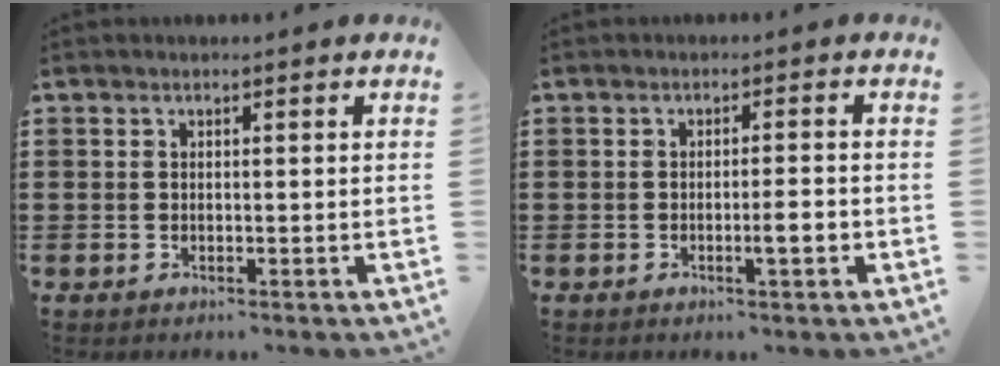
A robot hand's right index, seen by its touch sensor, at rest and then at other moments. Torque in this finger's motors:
{"motor_torque": [0.63, 0.14, 0.26, 0.03]}